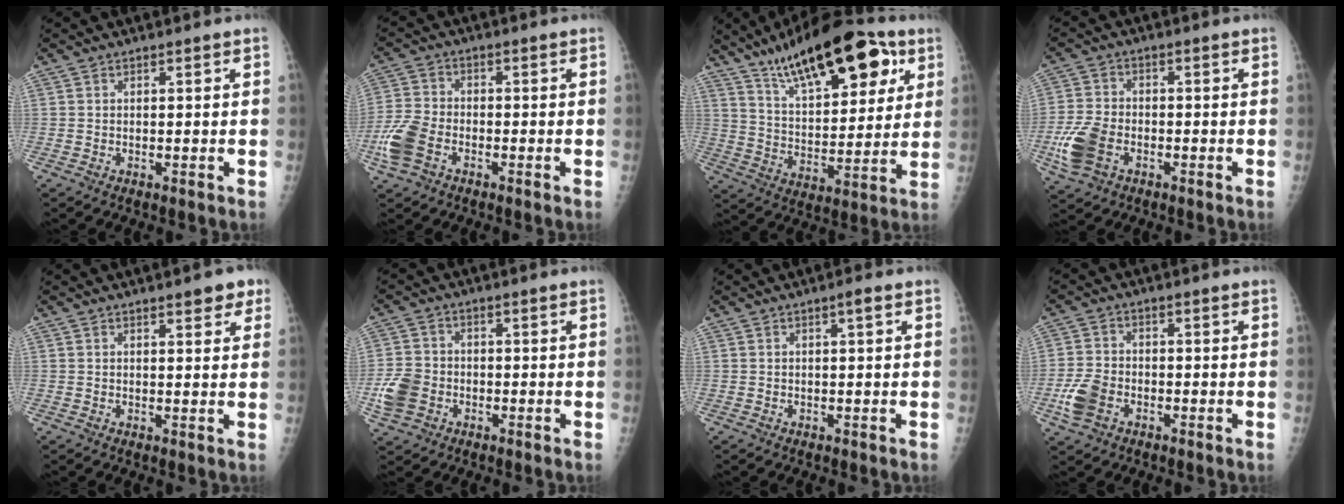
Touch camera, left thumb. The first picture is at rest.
{"total": 7.8, "force": [-3.5, 5.1, 4.8], "torque": [-0.116, 0.013, -0.071]}
{"total": 23.1, "force": [13.0, 9.5, 16.6], "torque": [-0.222, -0.028, 0.213]}
{"total": 8.4, "force": [-3.3, 5.6, 5.4], "torque": [-0.123, 0.009, -0.063]}
{"total": 4.3, "force": [2.7, 1.4, 3.0], "torque": [-0.023, -0.009, 0.029]}
{"total": 6.8, "force": [-2.2, 5.6, 3.1], "torque": [-0.061, 0.013, -0.043]}
{"total": 1.2, "force": [0.3, 0.2, 1.1], "torque": [-0.020, 0.003, 0.002]}
{"total": 6.1, "force": [-2.7, 4.2, 3.5], "torque": [-0.077, 0.011, -0.052]}